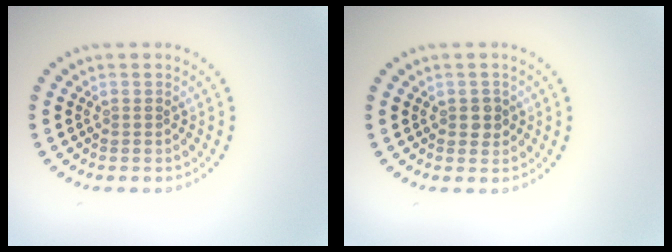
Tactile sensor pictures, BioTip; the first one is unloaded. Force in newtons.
{"total": 1.3, "press": 1.3, "slide": 0.3}